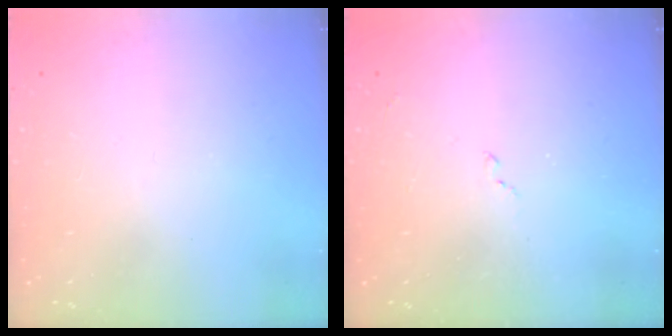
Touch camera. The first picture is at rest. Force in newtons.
{"total": 7.1, "press": 7.1, "slide": 0.8}